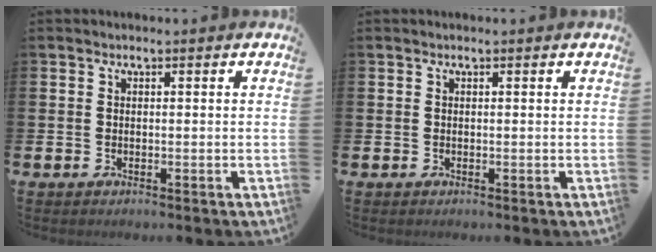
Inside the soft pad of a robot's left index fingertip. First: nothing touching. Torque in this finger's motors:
{"motor_torque": [-0.57, -0.07, -1.05, 0.02]}